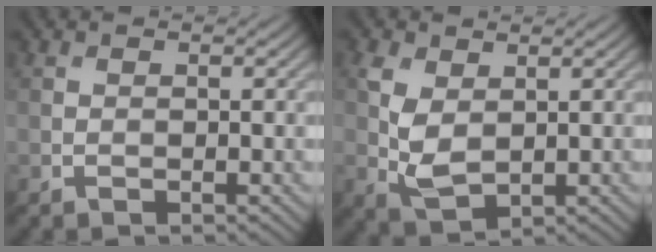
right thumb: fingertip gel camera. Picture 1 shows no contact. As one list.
[{"total": 4.9, "force": [1.0, 3.0, 3.7], "torque": [-0.094, -0.004, 0.023]}]